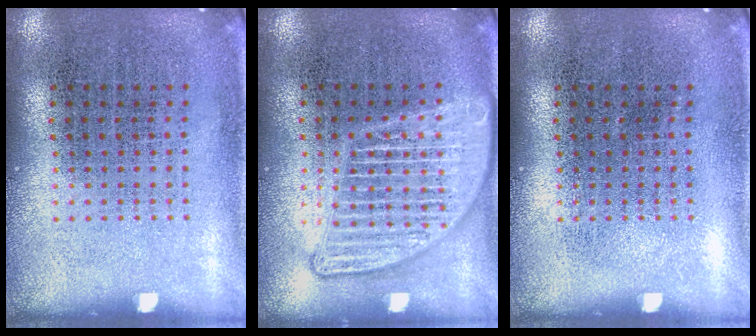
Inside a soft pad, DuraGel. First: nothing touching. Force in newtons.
{"total": 2.7, "press": 2.7, "slide": 0.2}
{"total": 0.0}